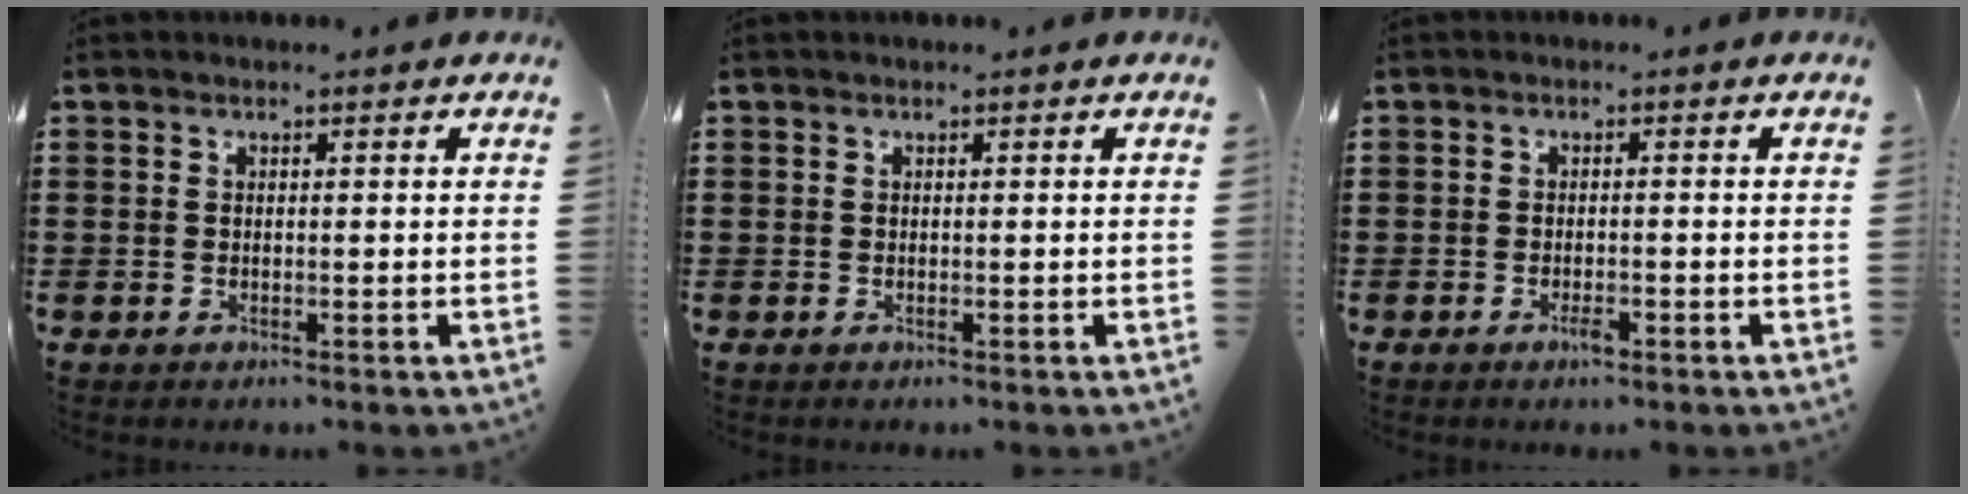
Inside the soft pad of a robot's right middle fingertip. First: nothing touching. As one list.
[{"total": 0.0}, {"total": 1.6, "force": [-1.0, 0.5, 1.2], "torque": [-0.023, -0.001, -0.017]}]